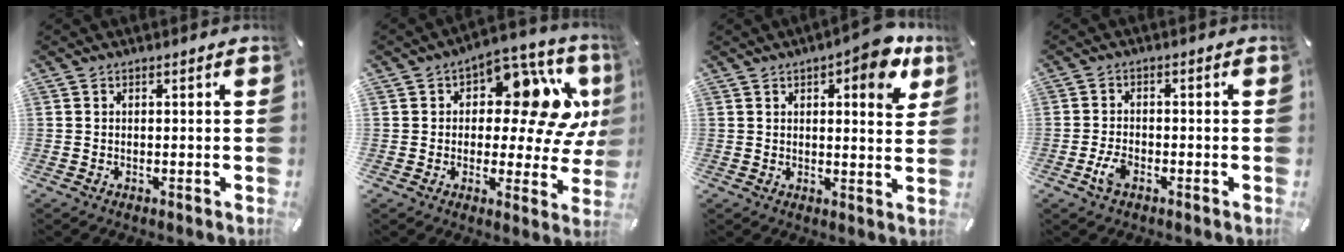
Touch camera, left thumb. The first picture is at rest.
{"total": 17.6, "force": [5.2, 9.9, 13.6], "torque": [-0.180, -0.027, 0.087]}
{"total": 10.1, "force": [5.5, 3.8, 7.5], "torque": [-0.080, -0.032, 0.085]}
{"total": 4.0, "force": [-1.9, 2.2, 2.7], "torque": [-0.063, 0.002, -0.038]}